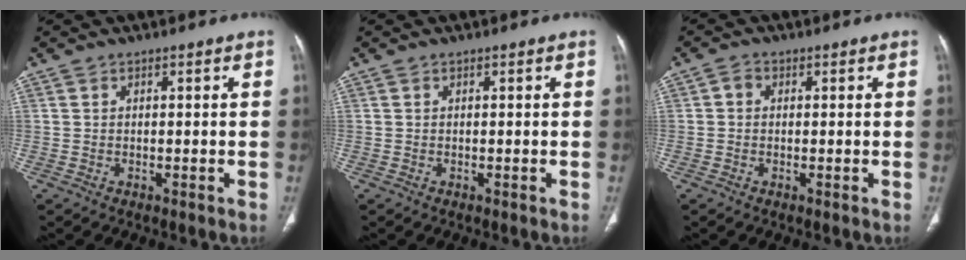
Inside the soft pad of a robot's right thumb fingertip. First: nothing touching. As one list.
[{"total": 0.0}, {"total": 1.5, "force": [0.1, 1.2, 0.8], "torque": [-0.007, 0.003, -0.003]}]